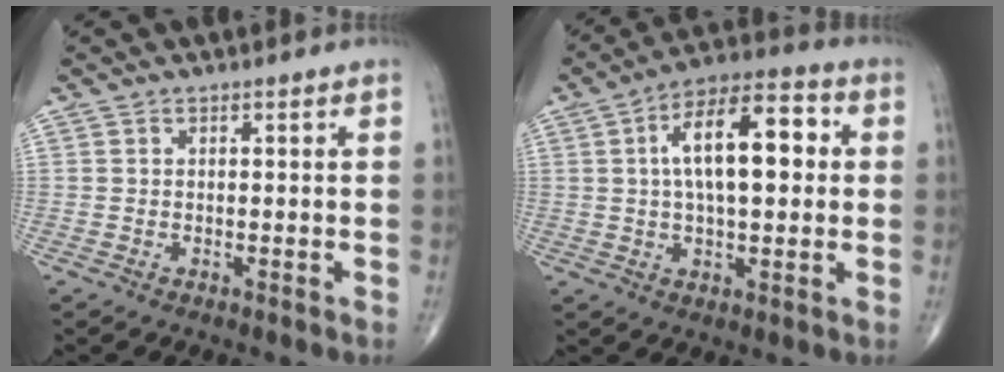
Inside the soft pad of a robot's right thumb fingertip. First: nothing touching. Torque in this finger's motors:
{"motor_torque": [1.42, 3.58, 1.71, 0.36, 0.13]}